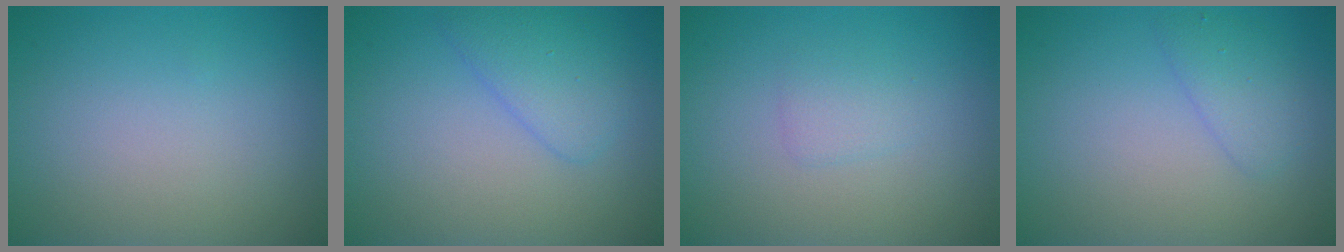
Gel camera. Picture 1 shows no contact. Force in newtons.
{"total": 2.8, "press": 2.8, "slide": 0.1}
{"total": 1.2, "press": 1.2, "slide": 0.1}
{"total": 1.9, "press": 1.9, "slide": 0.1}